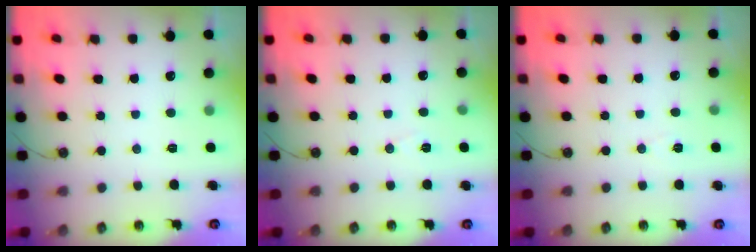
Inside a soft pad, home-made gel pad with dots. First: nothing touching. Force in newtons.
{"total": 6.1, "press": 4.2, "slide": 4.5}
{"total": 5.2, "press": 2.7, "slide": 4.5}